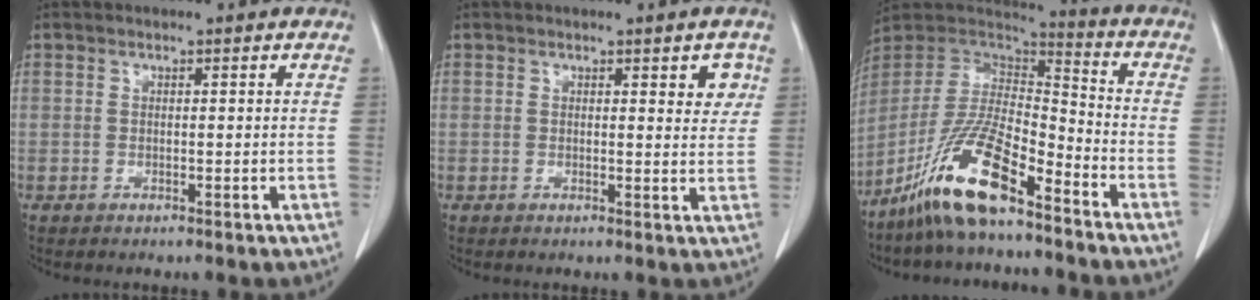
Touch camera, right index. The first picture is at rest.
{"total": 3.5, "force": [1.5, 1.3, 2.9], "torque": [-0.030, -0.002, 0.014]}
{"total": 14.8, "force": [-10.1, 2.9, 10.4], "torque": [-0.209, 0.001, -0.190]}